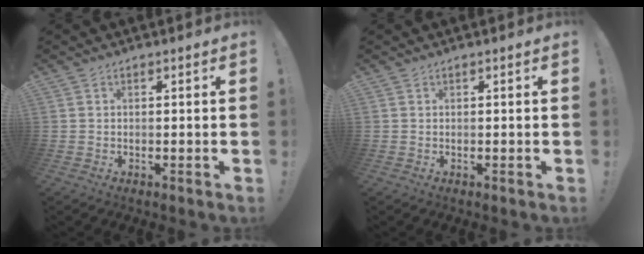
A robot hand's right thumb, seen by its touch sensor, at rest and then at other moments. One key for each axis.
{"total": 0.0}